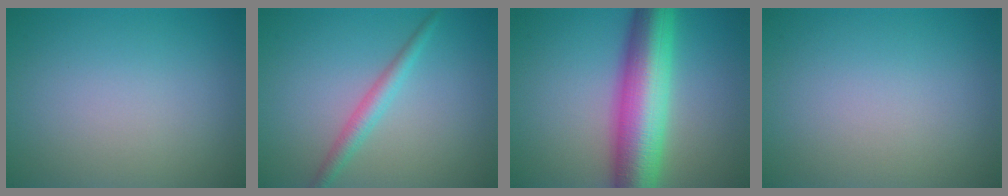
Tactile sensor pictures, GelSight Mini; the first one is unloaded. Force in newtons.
{"total": 2.2, "press": 2.2, "slide": 0.0}
{"total": 10.4, "press": 10.4, "slide": 0.1}
{"total": 0.0}